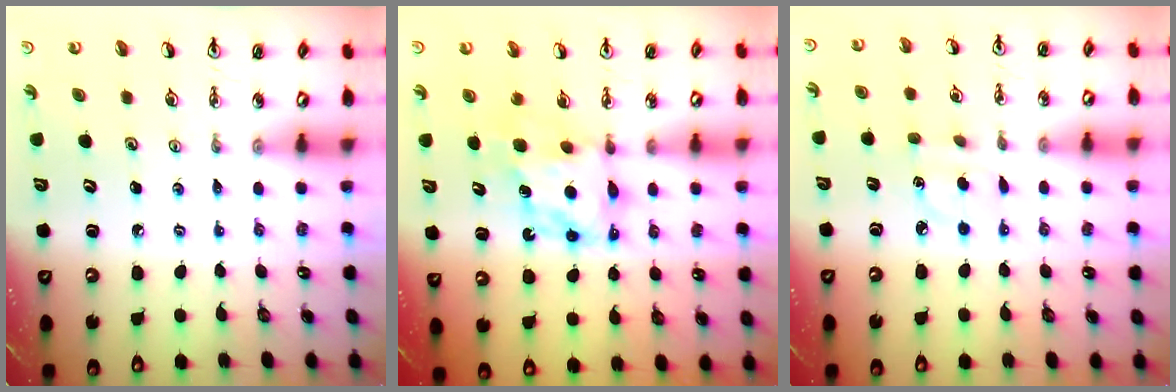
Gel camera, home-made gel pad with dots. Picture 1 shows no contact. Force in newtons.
{"total": 7.1, "press": 7.1, "slide": 0.2}
{"total": 4.4, "press": 4.3, "slide": 0.6}